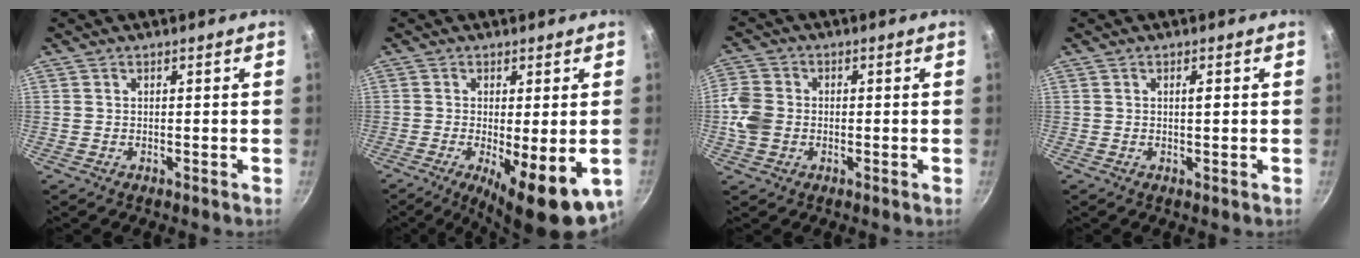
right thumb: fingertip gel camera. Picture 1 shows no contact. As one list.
[{"total": 12.4, "force": [-3.5, 3.6, 11.3], "torque": [-0.161, -0.016, -0.043]}, {"total": 6.7, "force": [-1.0, 5.5, 3.7], "torque": [-0.070, 0.009, -0.031]}, {"total": 1.7, "force": [0.3, 0.4, 1.7], "torque": [-0.025, 0.000, 0.004]}]